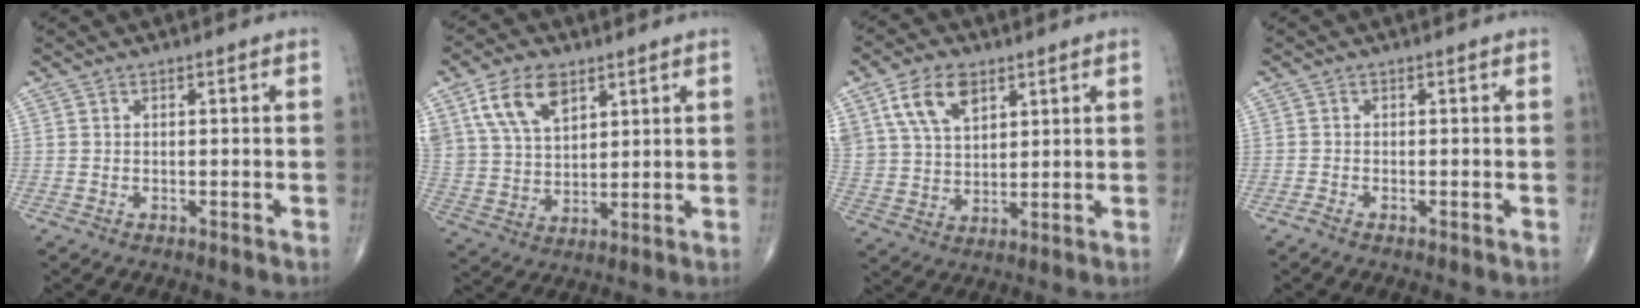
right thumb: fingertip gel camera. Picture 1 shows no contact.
{"total": 11.6, "force": [6.2, 6.8, 7.1], "torque": [-0.121, -0.018, 0.126]}
{"total": 10.8, "force": [5.6, 6.5, 6.6], "torque": [-0.111, -0.014, 0.112]}
{"total": 0.7, "force": [-0.6, 0.2, 0.4], "torque": [-0.015, 0.000, -0.013]}